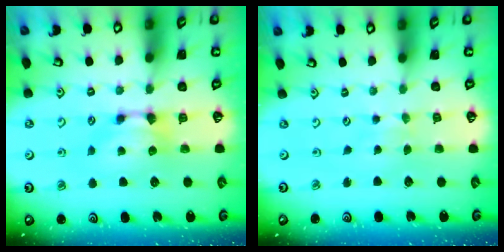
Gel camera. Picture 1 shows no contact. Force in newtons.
{"total": 2.1, "press": 2.1, "slide": 0.1}